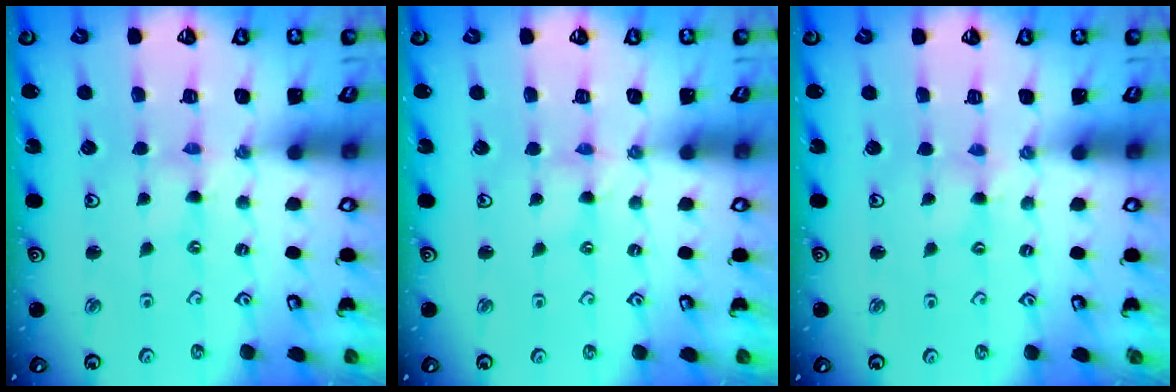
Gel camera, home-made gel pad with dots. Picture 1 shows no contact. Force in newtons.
{"total": 1.0, "press": 1.0, "slide": 0.2}
{"total": 1.3, "press": 1.2, "slide": 0.4}